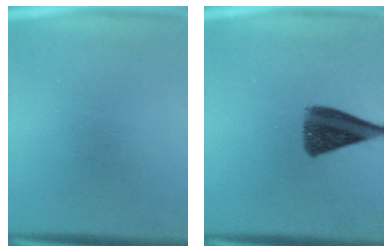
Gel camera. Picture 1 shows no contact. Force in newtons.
{"total": 9.4}